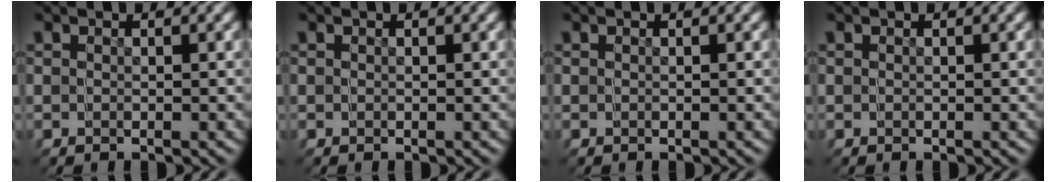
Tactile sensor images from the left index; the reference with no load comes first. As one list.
[{"total": 0.0}, {"total": 0.0}, {"total": 0.0}]